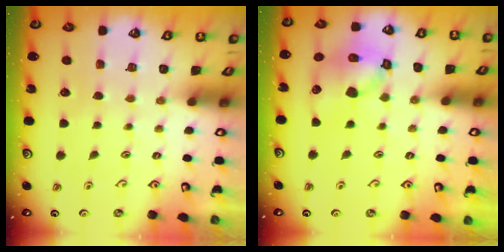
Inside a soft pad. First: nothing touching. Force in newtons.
{"total": 13.5, "press": 13.3, "slide": 2.0}